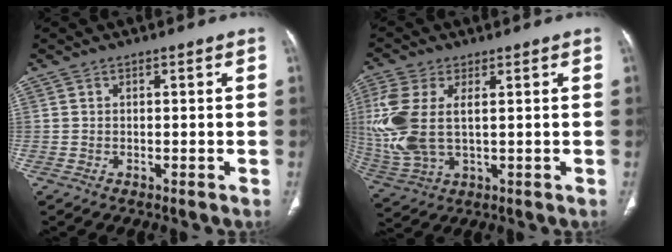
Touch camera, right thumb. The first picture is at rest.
{"total": 13.0, "force": [1.9, 7.1, 10.7], "torque": [-0.273, 0.000, 0.047]}